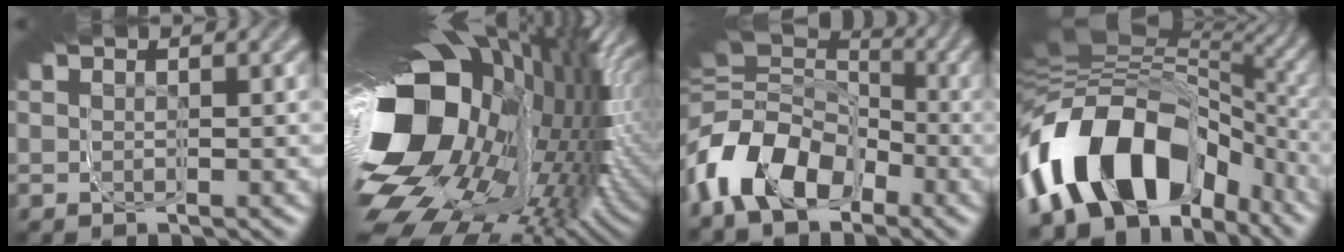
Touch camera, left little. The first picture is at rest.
{"total": 28.1, "force": [-0.4, 12.9, 25.0], "torque": [-0.312, 0.014, -0.016]}
{"total": 9.3, "force": [-1.3, 5.3, 7.6], "torque": [-0.126, 0.002, -0.020]}
{"total": 15.9, "force": [-4.8, 7.9, 12.9], "torque": [-0.185, 0.019, -0.083]}